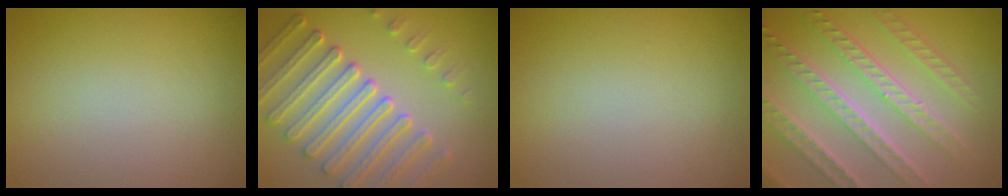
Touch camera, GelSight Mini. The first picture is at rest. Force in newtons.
{"total": 7.2, "press": 5.4, "slide": 4.7}
{"total": 0.0}
{"total": 7.6, "press": 5.6, "slide": 5.2}